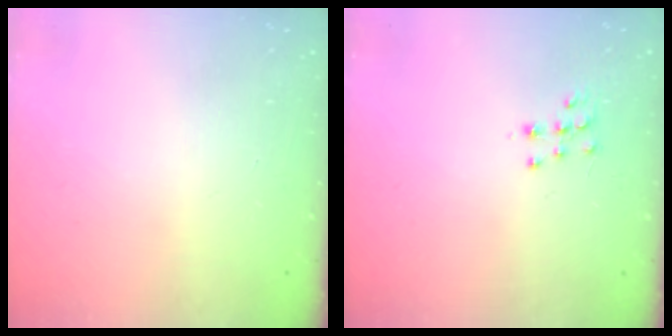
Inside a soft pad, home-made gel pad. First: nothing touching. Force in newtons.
{"total": 7.0, "press": 7.0, "slide": 0.3}